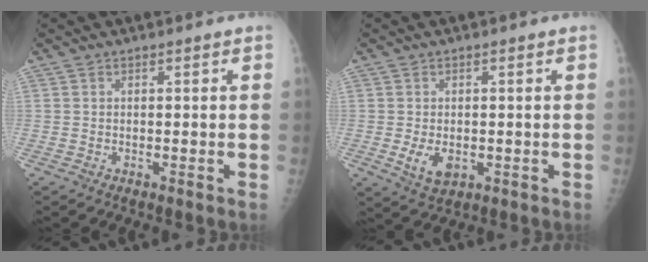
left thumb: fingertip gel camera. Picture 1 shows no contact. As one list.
[{"total": 4.0, "force": [-0.6, 2.6, 2.9], "torque": [-0.047, -0.008, -0.001]}]